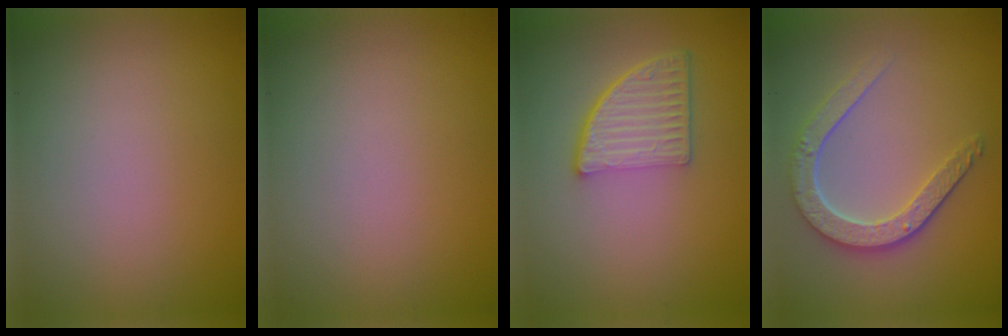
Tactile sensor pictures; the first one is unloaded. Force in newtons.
{"total": 0.0}
{"total": 4.7, "press": 3.3, "slide": 3.3}
{"total": 4.2, "press": 3.4, "slide": 2.5}